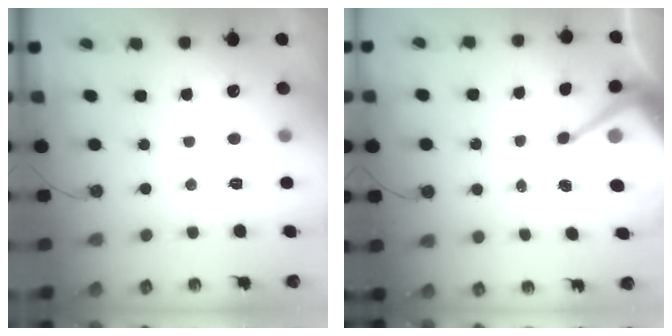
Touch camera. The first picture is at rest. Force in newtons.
{"total": 12.7, "press": 12.7, "slide": 1.0}